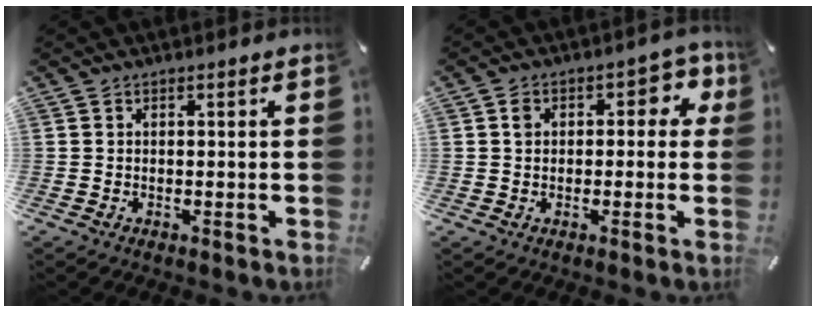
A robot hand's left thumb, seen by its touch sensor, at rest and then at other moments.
{"total": 6.4, "force": [1.5, 4.5, 4.2], "torque": [-0.042, -0.001, 0.018]}